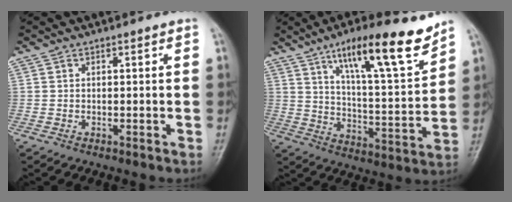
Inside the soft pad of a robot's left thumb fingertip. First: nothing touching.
{"total": 17.6, "force": [11.8, 3.6, 12.6], "torque": [-0.175, -0.063, 0.194]}